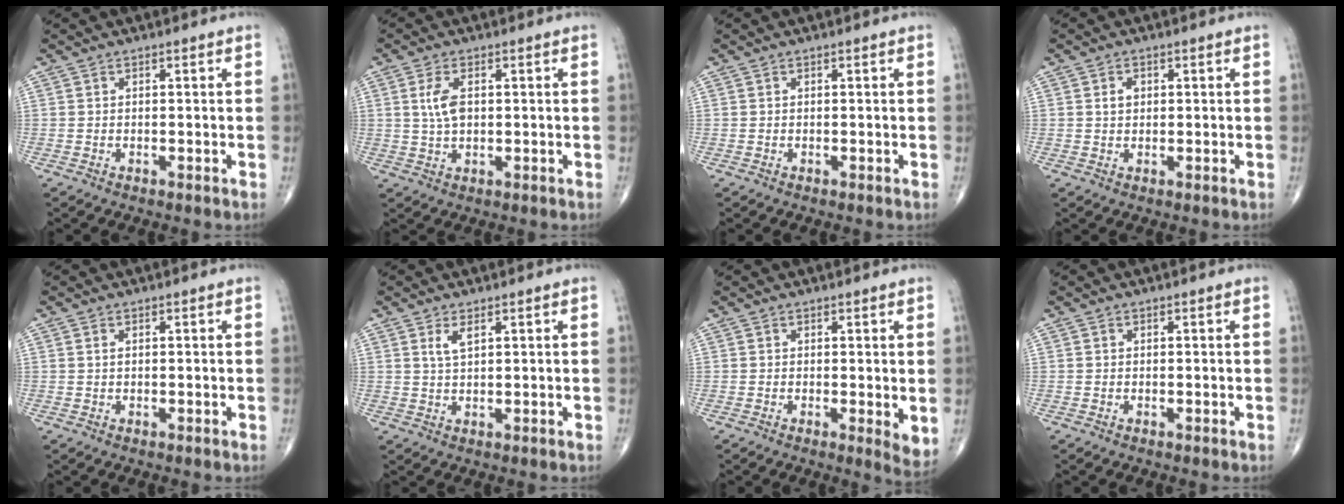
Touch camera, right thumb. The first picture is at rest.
{"total": 4.6, "force": [0.9, 2.4, 3.8], "torque": [-0.079, -0.001, 0.017]}
{"total": 0.0}
{"total": 1.9, "force": [0.5, 1.4, 1.2], "torque": [-0.014, 0.002, 0.008]}
{"total": 0.7, "force": [0.2, 0.3, 0.5], "torque": [-0.010, 0.004, 0.005]}
{"total": 2.6, "force": [1.3, 0.9, 2.0], "torque": [-0.040, -0.002, 0.030]}
{"total": 3.7, "force": [0.3, 1.1, 3.5], "torque": [-0.048, -0.013, 0.002]}
{"total": 0.0}